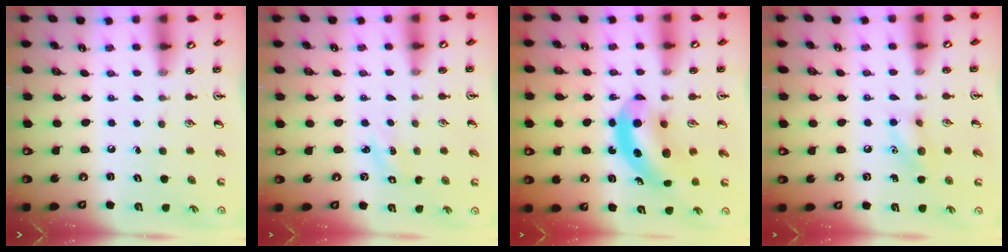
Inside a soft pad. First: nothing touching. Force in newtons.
{"total": 1.3, "press": 1.2, "slide": 0.4}
{"total": 9.4, "press": 9.0, "slide": 2.9}
{"total": 8.1, "press": 8.0, "slide": 1.1}